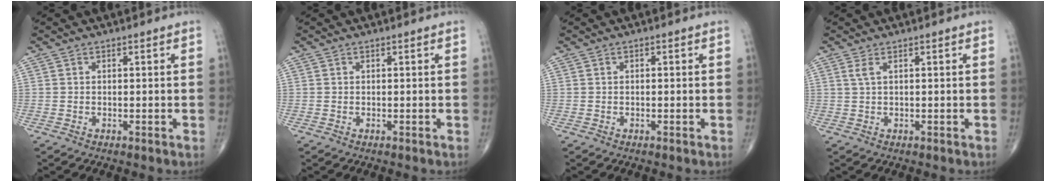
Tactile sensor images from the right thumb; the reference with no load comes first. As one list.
[{"total": 0.0}, {"total": 0.0}, {"total": 1.2, "force": [0.6, 0.1, 1.1], "torque": [-0.033, 0.007, 0.014]}]